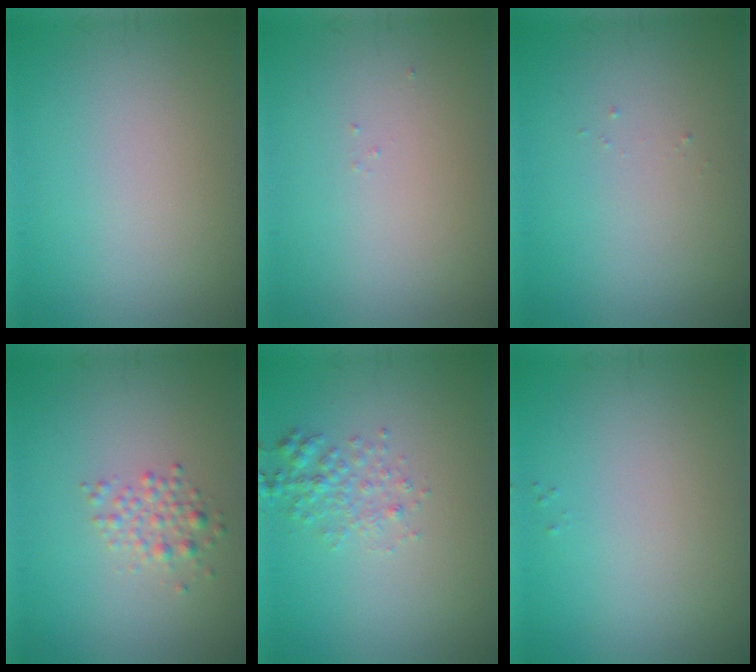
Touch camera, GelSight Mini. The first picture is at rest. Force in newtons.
{"total": 0.0}
{"total": 0.0}
{"total": 1.9, "press": 1.9, "slide": 0.1}
{"total": 2.0, "press": 2.0, "slide": 0.1}
{"total": 0.0}